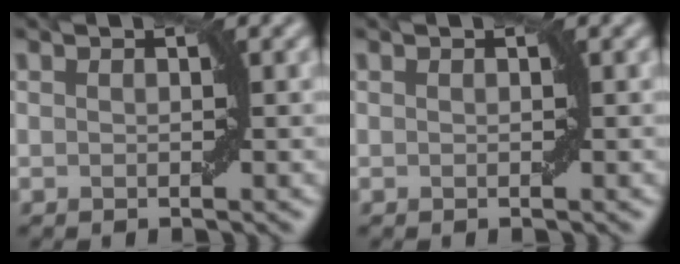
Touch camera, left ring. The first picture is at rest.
{"total": 0.0}